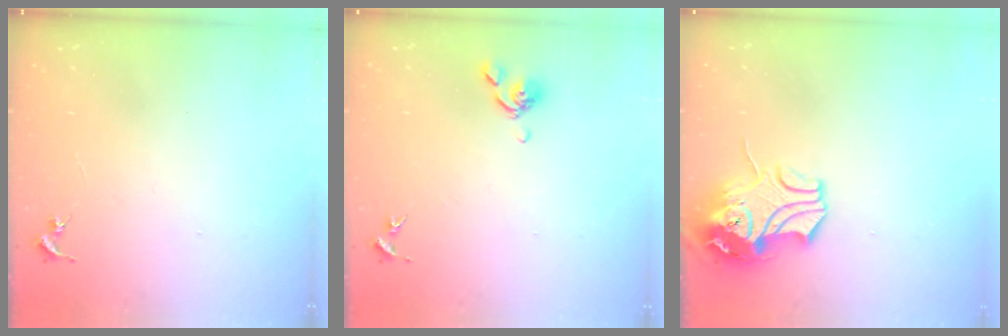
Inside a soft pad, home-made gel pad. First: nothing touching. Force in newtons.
{"total": 6.8, "press": 6.7, "slide": 0.9}
{"total": 12.0, "press": 11.8, "slide": 2.0}